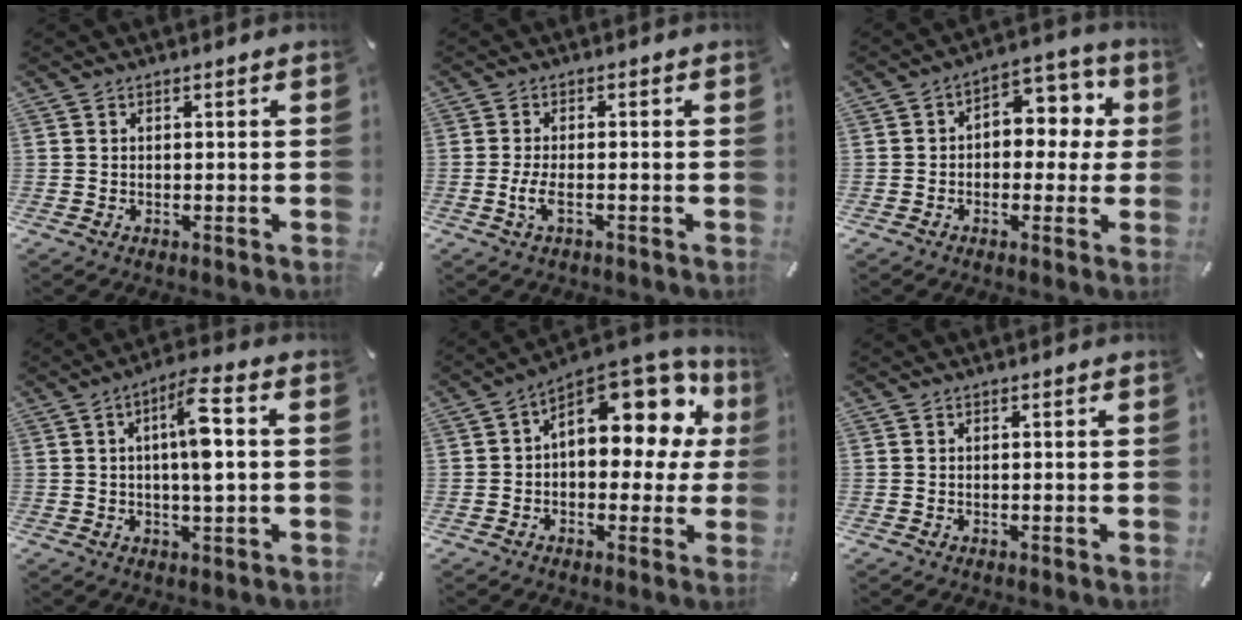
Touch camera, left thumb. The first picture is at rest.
{"total": 3.8, "force": [-1.3, 1.3, 3.4], "torque": [-0.077, -0.003, -0.026]}
{"total": 8.1, "force": [0.9, 6.1, 5.3], "torque": [-0.064, -0.006, 0.011]}
{"total": 8.9, "force": [1.2, 2.3, 8.6], "torque": [-0.158, 0.005, 0.015]}
{"total": 16.9, "force": [7.2, 9.5, 12.0], "torque": [-0.151, -0.059, 0.120]}
{"total": 0.0}